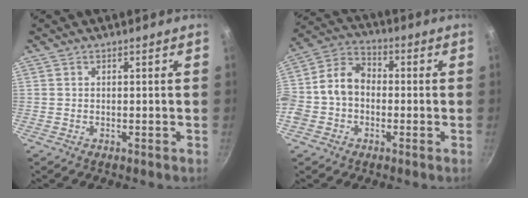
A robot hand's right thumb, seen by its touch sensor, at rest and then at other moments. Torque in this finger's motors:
{"motor_torque": [0.33, 0.35, 0.26, -0.09, 0.36]}